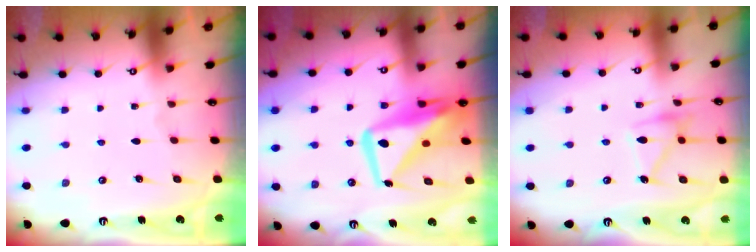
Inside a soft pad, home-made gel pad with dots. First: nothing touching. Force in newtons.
{"total": 14.9, "press": 14.8, "slide": 1.3}
{"total": 12.8, "press": 12.8, "slide": 1.0}